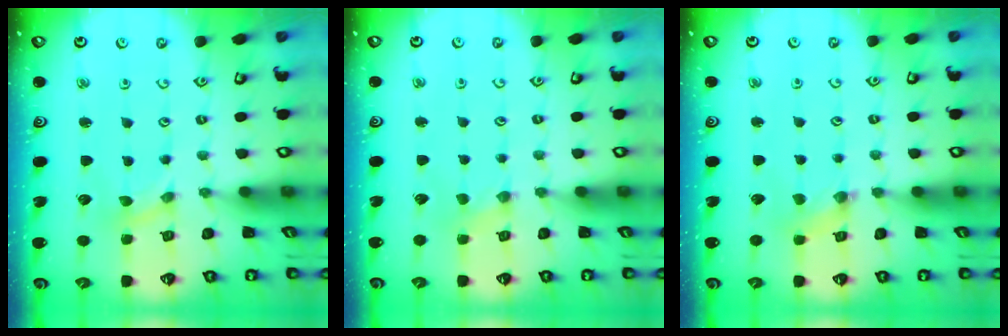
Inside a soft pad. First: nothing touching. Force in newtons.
{"total": 0.0}
{"total": 1.3, "press": 1.3, "slide": 0.2}